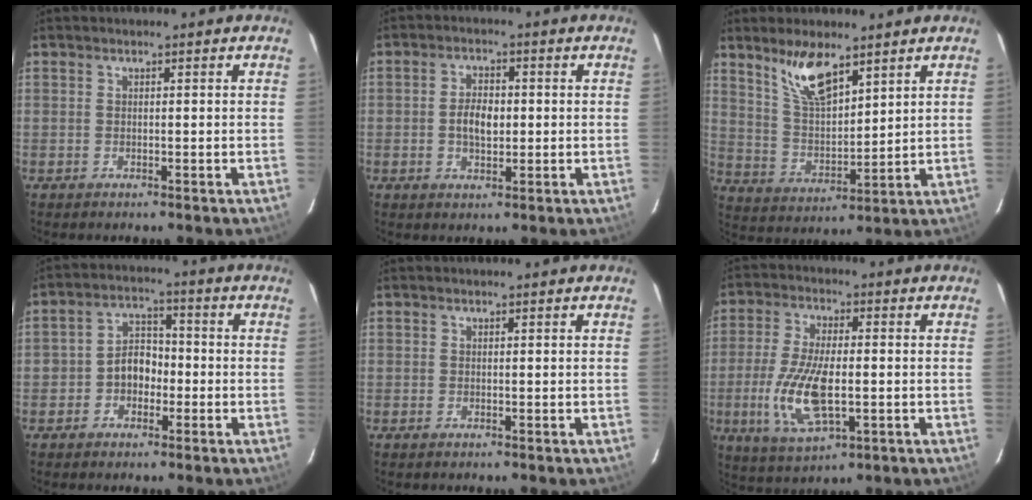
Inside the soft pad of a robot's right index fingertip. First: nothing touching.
{"total": 4.8, "force": [-0.3, 2.9, 3.8], "torque": [-0.072, 0.006, -0.003]}
{"total": 9.9, "force": [6.9, 3.4, 6.3], "torque": [-0.115, 0.003, 0.143]}
{"total": 5.9, "force": [-2.2, 4.7, 2.8], "torque": [-0.049, 0.022, -0.032]}
{"total": 0.0}
{"total": 12.7, "force": [-2.6, 5.0, 11.4], "torque": [-0.238, -0.012, -0.044]}